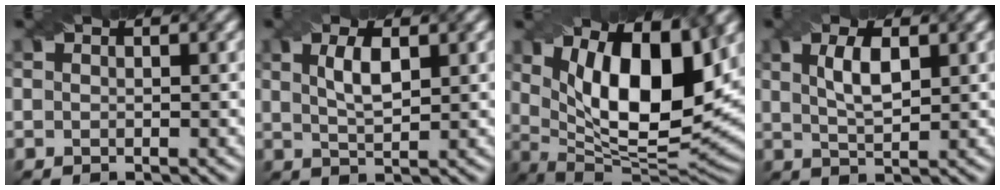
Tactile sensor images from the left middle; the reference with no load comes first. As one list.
[{"total": 2.9, "force": [0.9, 1.0, 2.6], "torque": [-0.054, 0.005, 0.020]}, {"total": 13.0, "force": [4.0, 5.2, 11.2], "torque": [-0.166, -0.008, 0.068]}, {"total": 3.2, "force": [0.9, 1.2, 2.9], "torque": [-0.062, 0.006, 0.021]}]